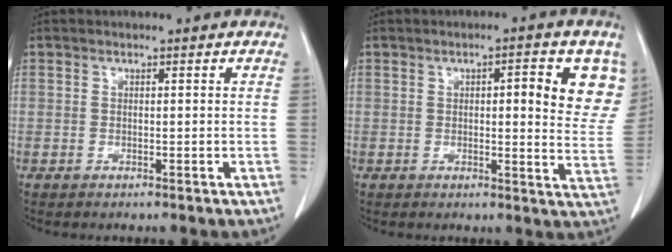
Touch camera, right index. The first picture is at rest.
{"total": 9.5, "force": [3.3, 2.2, 8.6], "torque": [-0.097, -0.001, 0.034]}